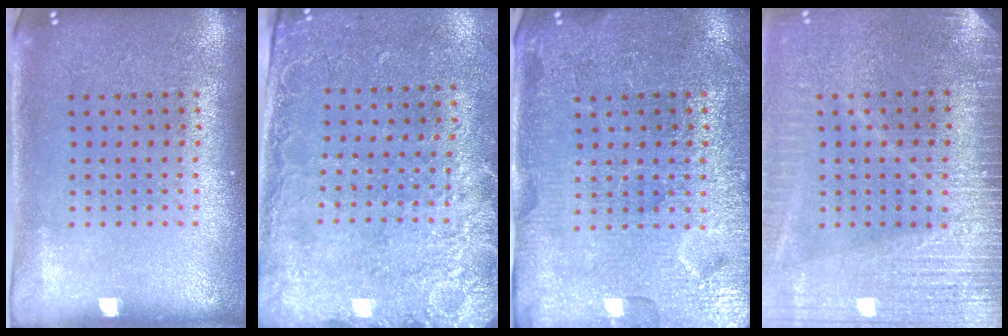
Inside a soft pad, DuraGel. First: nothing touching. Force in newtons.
{"total": 2.6, "press": 2.1, "slide": 1.5}
{"total": 4.0, "press": 3.9, "slide": 1.0}
{"total": 3.8, "press": 3.3, "slide": 1.9}